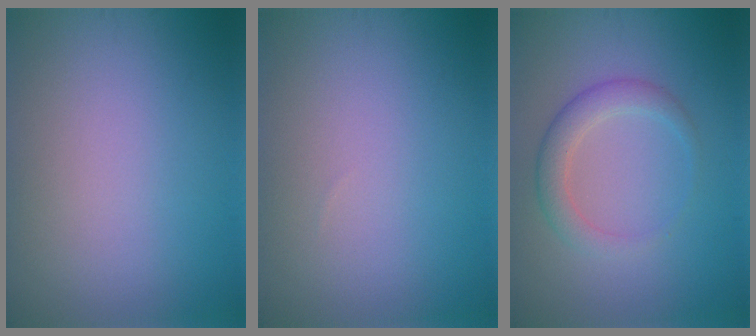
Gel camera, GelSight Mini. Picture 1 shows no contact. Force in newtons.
{"total": 0.0}
{"total": 2.9, "press": 2.9, "slide": 0.1}